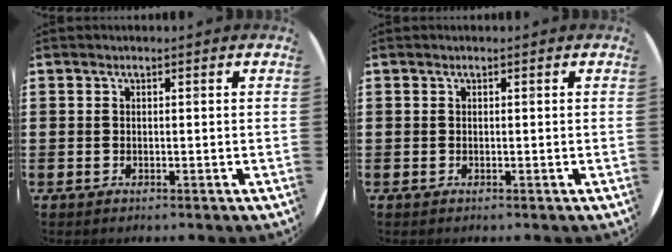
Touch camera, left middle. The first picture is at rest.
{"total": 0.0}